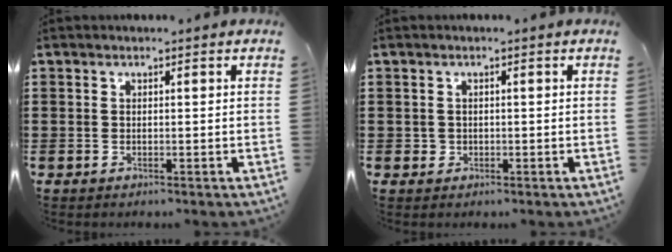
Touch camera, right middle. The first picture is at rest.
{"total": 1.1, "force": [-0.1, 1.0, 0.1], "torque": [-0.006, 0.006, -0.005]}